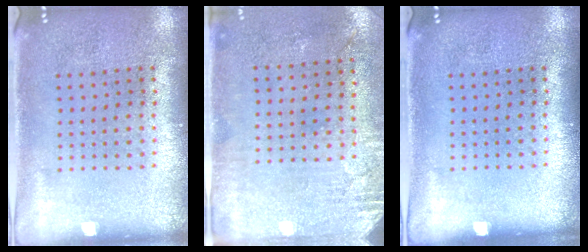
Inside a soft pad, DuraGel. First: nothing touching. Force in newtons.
{"total": 2.7, "press": 2.3, "slide": 1.5}
{"total": 0.0}